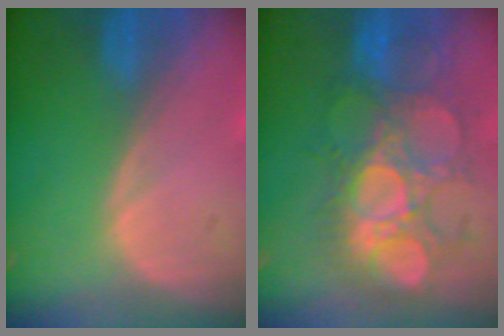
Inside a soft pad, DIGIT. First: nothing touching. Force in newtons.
{"total": 9.9, "press": 9.9, "slide": 1.0}